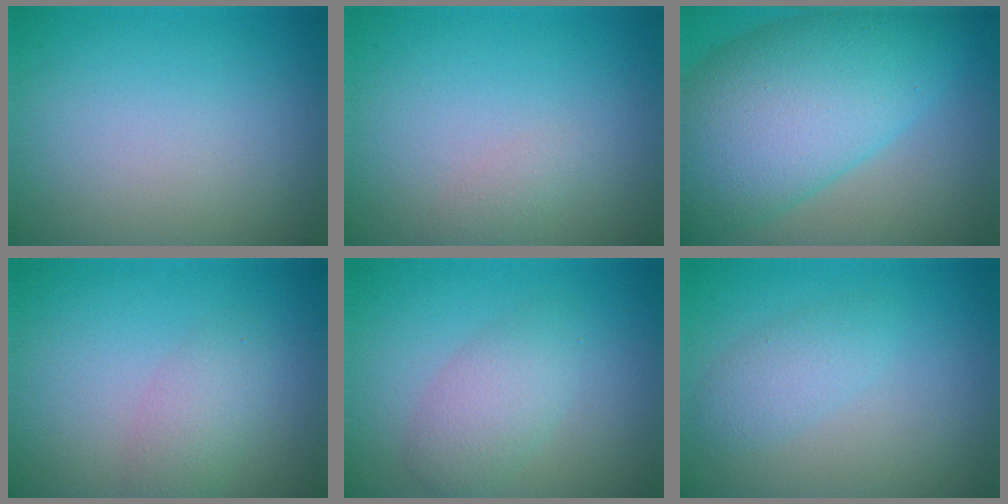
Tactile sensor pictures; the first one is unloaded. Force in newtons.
{"total": 1.1, "press": 1.1, "slide": 0.0}
{"total": 11.9, "press": 11.9, "slide": 0.3}
{"total": 2.3, "press": 2.3, "slide": 0.1}
{"total": 3.1, "press": 3.1, "slide": 0.1}
{"total": 1.9, "press": 1.9, "slide": 0.1}